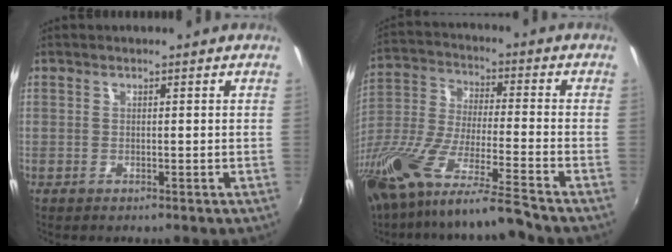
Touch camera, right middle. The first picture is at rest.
{"total": 17.3, "force": [-13.5, 0.4, 10.8], "torque": [-0.210, -0.043, -0.252]}